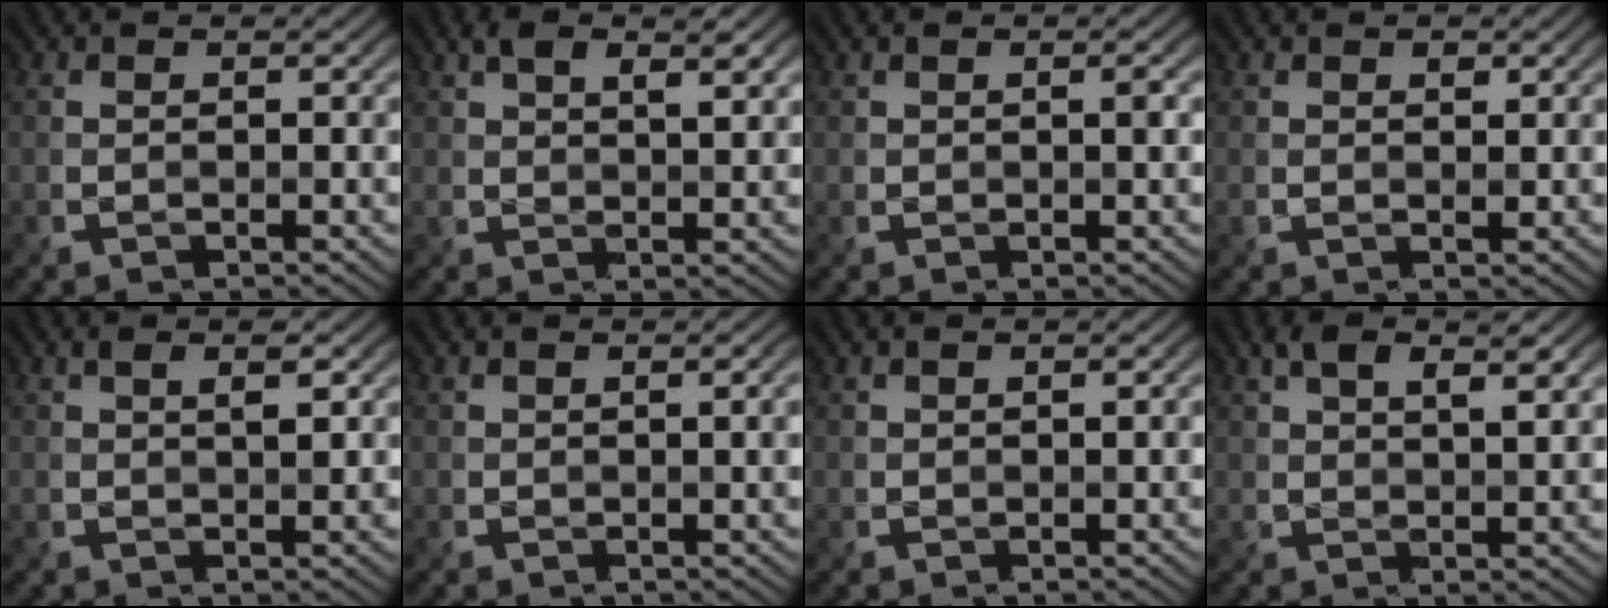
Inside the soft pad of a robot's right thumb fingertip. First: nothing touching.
{"total": 4.3, "force": [2.3, 1.8, 3.1], "torque": [-0.054, 0.001, 0.041]}
{"total": 1.1, "force": [0.2, 0.3, 1.1], "torque": [-0.019, 0.001, 0.004]}
{"total": 1.1, "force": [0.6, 0.6, 0.7], "torque": [-0.009, -0.004, 0.012]}
{"total": 2.1, "force": [0.6, 0.6, 1.9], "torque": [-0.027, 0.000, 0.010]}
{"total": 2.4, "force": [0.5, 0.7, 2.2], "torque": [-0.036, 0.004, 0.007]}
{"total": 1.2, "force": [0.4, 0.6, 1.0], "torque": [-0.015, 0.002, 0.008]}
{"total": 4.8, "force": [2.5, 2.1, 3.5], "torque": [-0.062, 0.002, 0.045]}